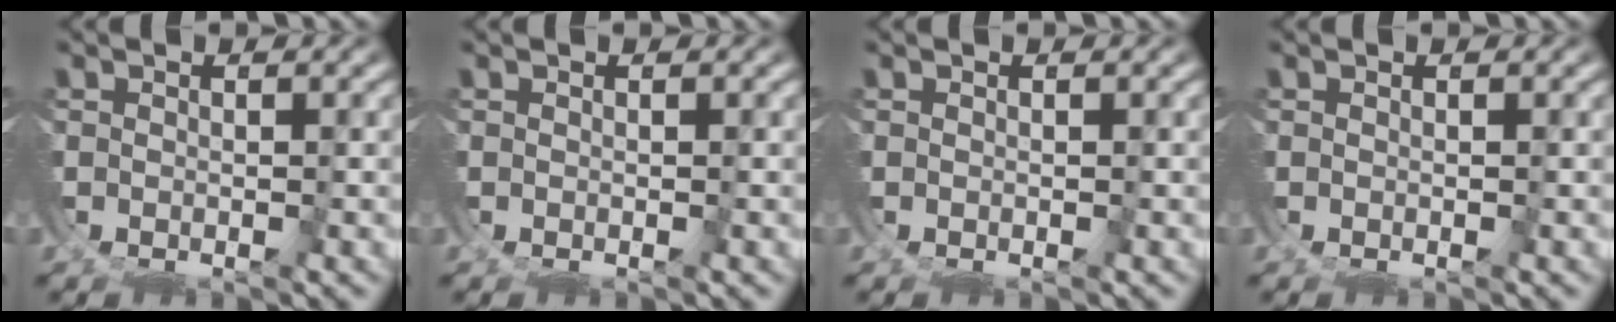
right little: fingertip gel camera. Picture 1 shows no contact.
{"total": 0.0}
{"total": 0.0}
{"total": 0.0}